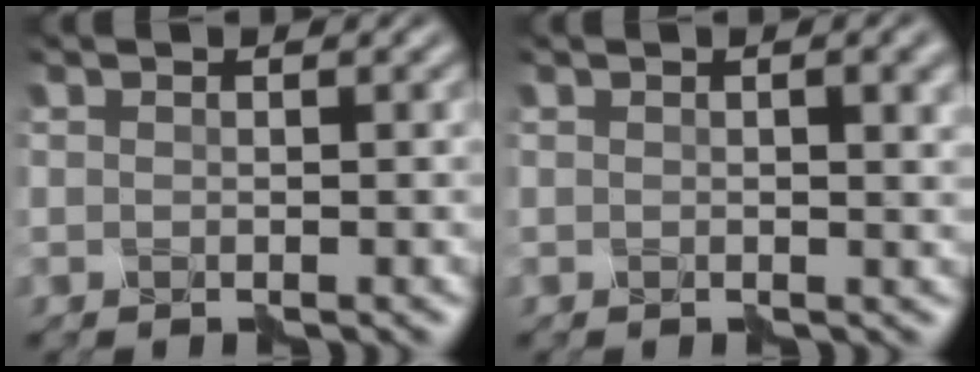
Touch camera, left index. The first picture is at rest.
{"total": 2.3, "force": [0.9, 0.6, 2.1], "torque": [-0.026, 0.003, 0.011]}